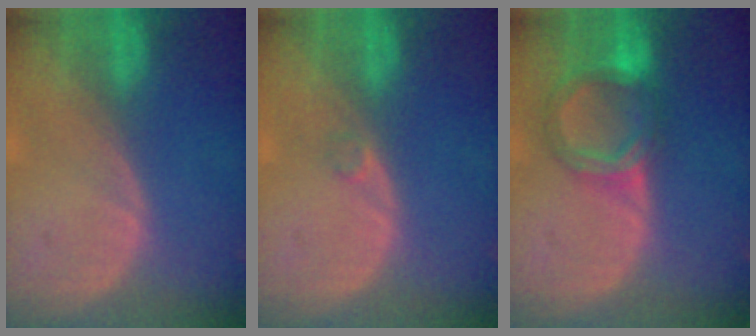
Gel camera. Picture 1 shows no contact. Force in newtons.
{"total": 0.9, "press": 0.8, "slide": 0.5}
{"total": 6.1, "press": 5.8, "slide": 2.0}